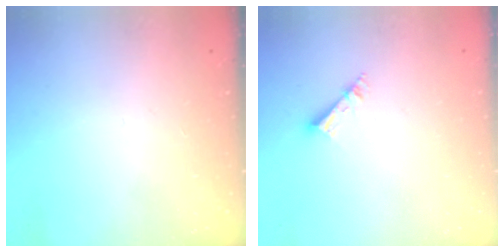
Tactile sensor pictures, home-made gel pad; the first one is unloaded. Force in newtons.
{"total": 4.2, "press": 4.2, "slide": 0.2}